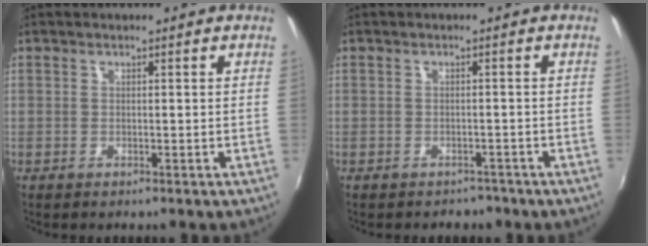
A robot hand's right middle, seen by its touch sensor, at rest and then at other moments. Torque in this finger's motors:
{"motor_torque": [0.03, -0.47, -0.17, -0.01]}